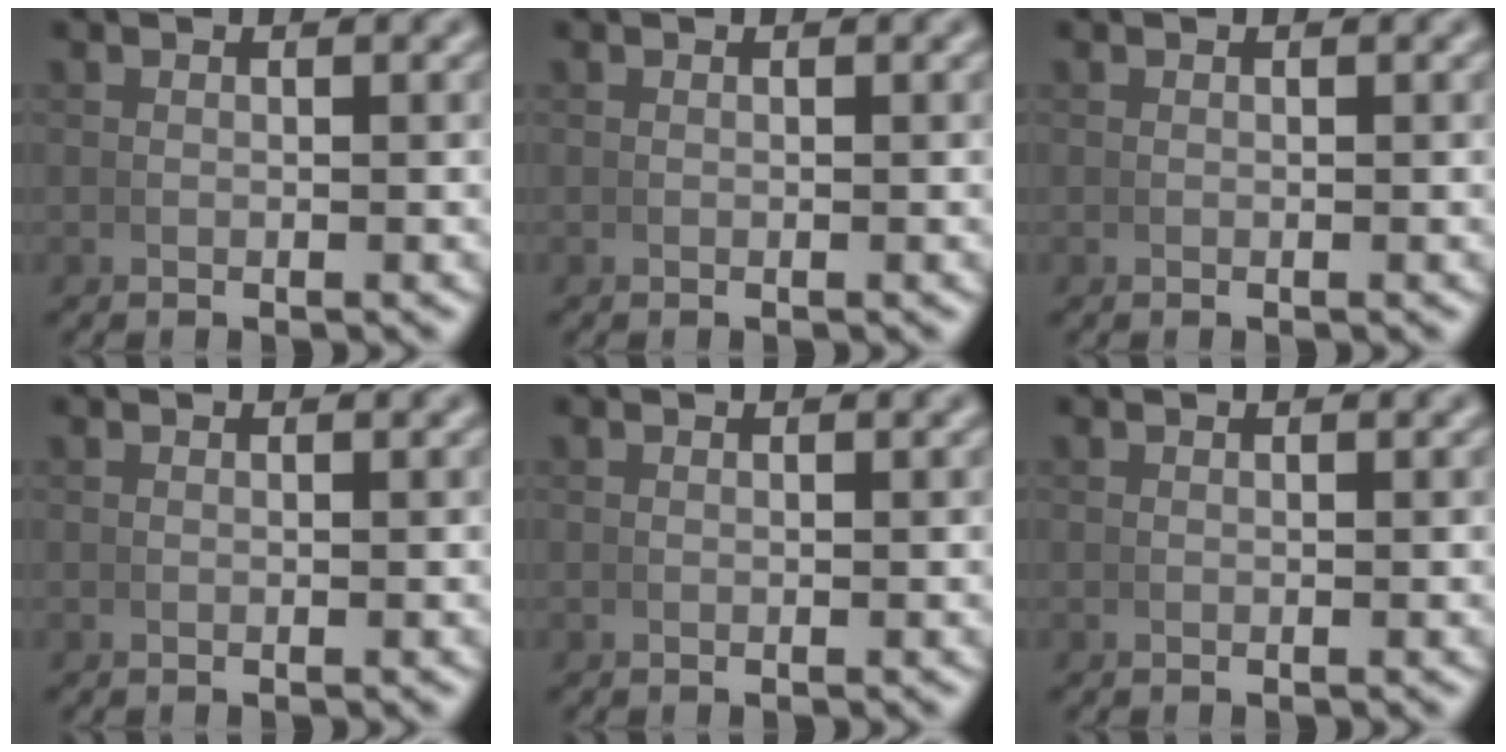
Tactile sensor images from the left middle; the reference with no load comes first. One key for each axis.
{"total": 0.0}
{"total": 0.0}
{"total": 0.0}
{"total": 0.0}
{"total": 0.0}